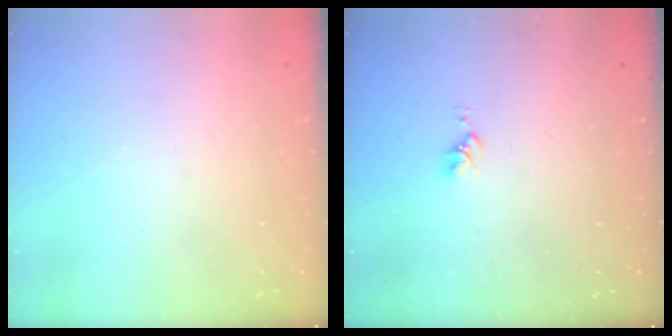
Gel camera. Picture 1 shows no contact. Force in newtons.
{"total": 3.0, "press": 3.0, "slide": 0.4}